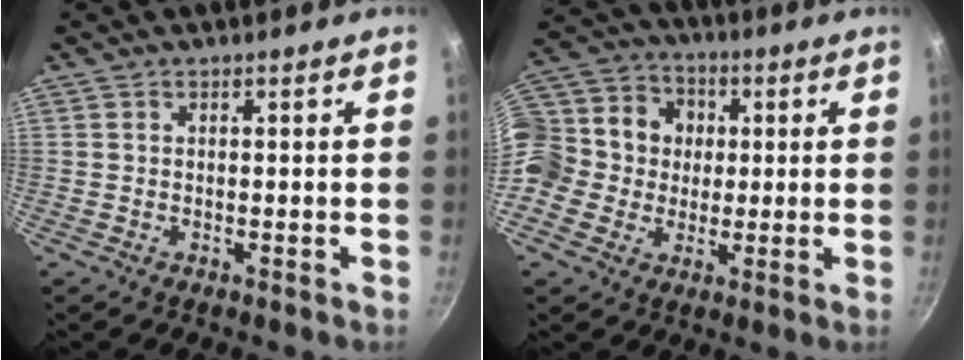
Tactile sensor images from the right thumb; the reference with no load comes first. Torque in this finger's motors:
{"motor_torque": [0.34, 0.34, 0.49, -0.16, 0.11]}